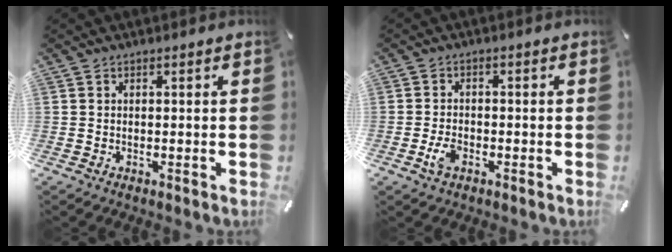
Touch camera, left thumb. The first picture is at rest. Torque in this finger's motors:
{"motor_torque": [-0.03, 0.80, 0.03, -0.01, 0.04]}